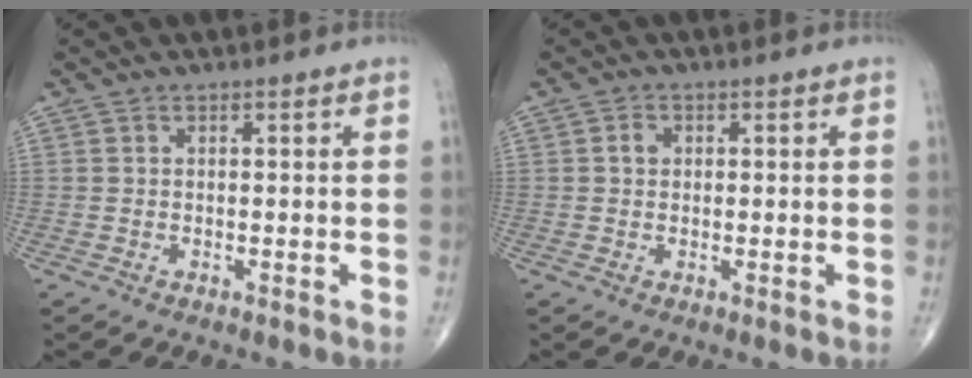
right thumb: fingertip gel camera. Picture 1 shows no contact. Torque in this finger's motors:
{"motor_torque": [-0.07, 0.03, 0.15, -0.02, 0.00]}